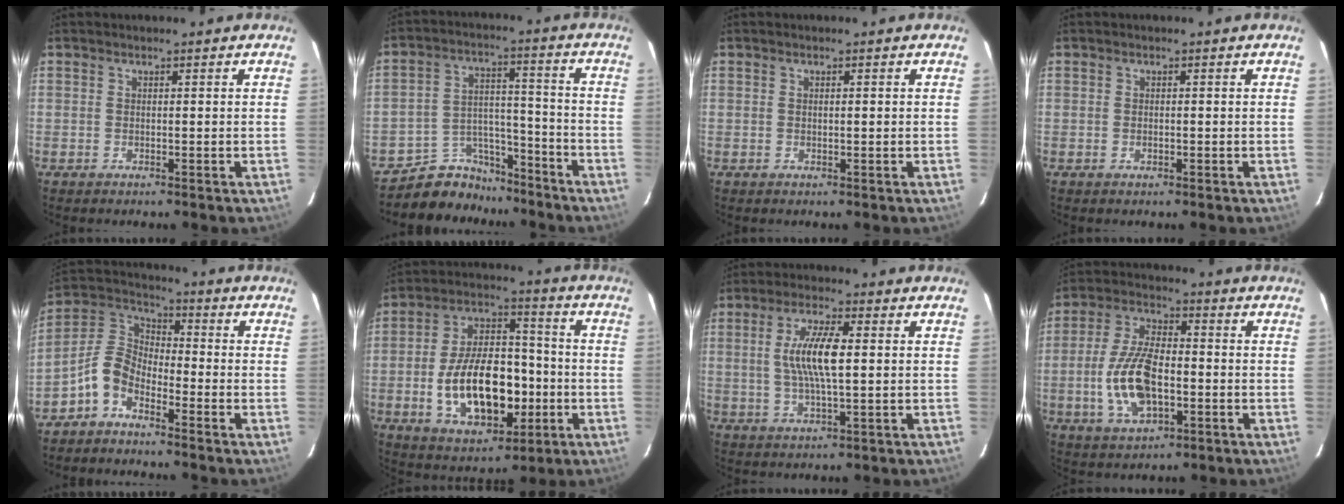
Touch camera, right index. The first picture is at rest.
{"total": 10.4, "force": [-9.0, 5.1, 0.6], "torque": [-0.020, 0.053, -0.143]}
{"total": 0.7, "force": [0.1, 0.1, 0.7], "torque": [-0.012, 0.003, 0.002]}
{"total": 0.8, "force": [-0.3, 0.5, 0.5], "torque": [-0.006, 0.001, -0.004]}
{"total": 7.2, "force": [-4.5, 3.9, 4.0], "torque": [-0.091, 0.022, -0.101]}
{"total": 18.3, "force": [-4.2, 10.0, 14.8], "torque": [-0.284, 0.016, -0.051]}
{"total": 8.9, "force": [0.9, 1.9, 8.7], "torque": [-0.168, 0.004, 0.019]}
{"total": 13.2, "force": [-3.0, 6.4, 11.2], "torque": [-0.233, 0.002, -0.050]}